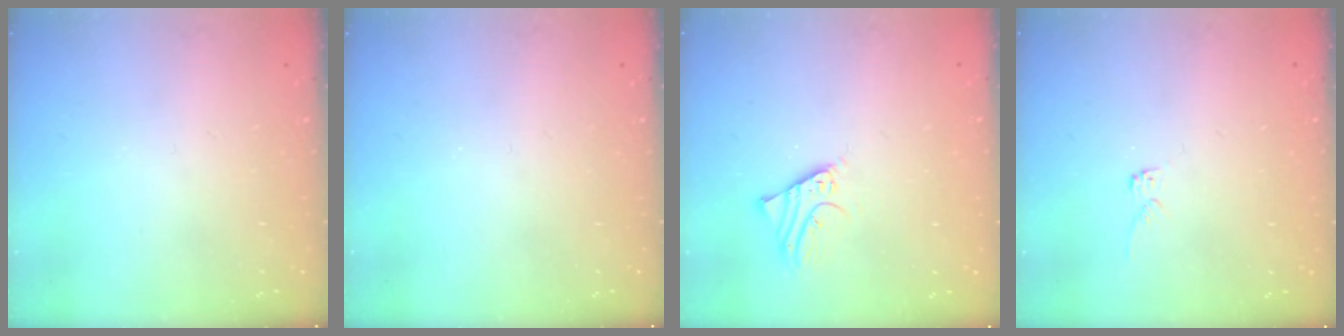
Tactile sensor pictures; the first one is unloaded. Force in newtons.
{"total": 0.0}
{"total": 2.6, "press": 2.6, "slide": 0.1}
{"total": 2.8, "press": 2.8, "slide": 0.1}